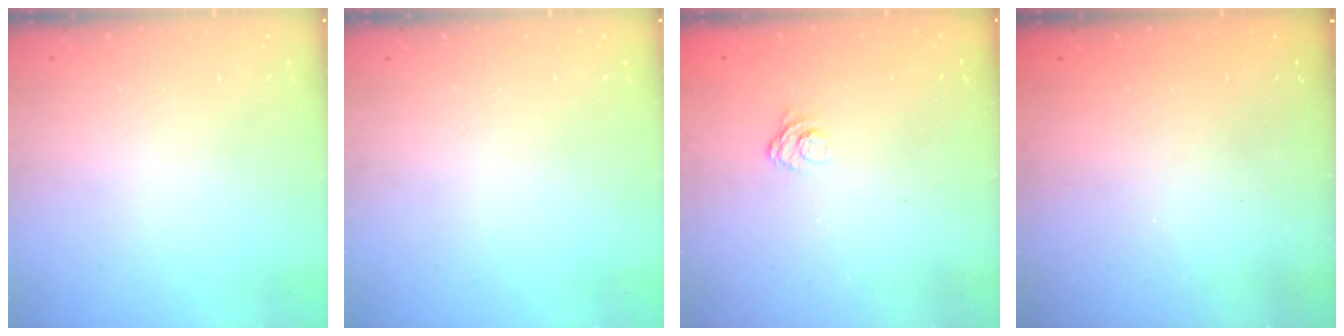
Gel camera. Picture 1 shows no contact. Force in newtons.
{"total": 0.0}
{"total": 3.2, "press": 2.9, "slide": 1.3}
{"total": 2.5, "press": 2.4, "slide": 0.8}